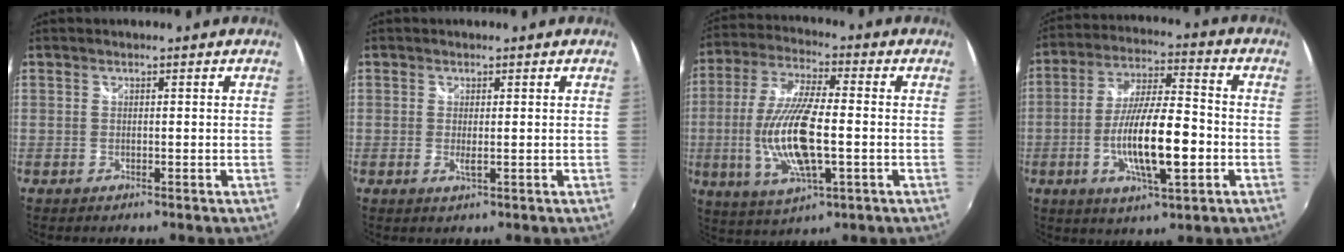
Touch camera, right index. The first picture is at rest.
{"total": 1.5, "force": [-0.1, 0.1, 1.5], "torque": [-0.030, -0.005, -0.003]}
{"total": 15.6, "force": [-2.4, 4.6, 14.7], "torque": [-0.299, -0.010, -0.042]}
{"total": 14.7, "force": [-3.8, 3.4, 13.7], "torque": [-0.260, -0.008, -0.066]}